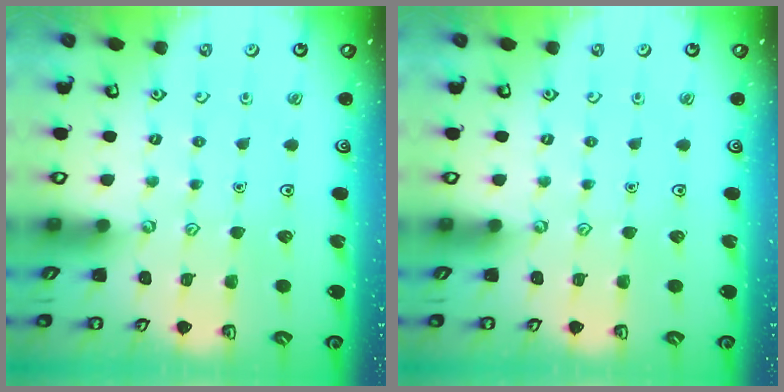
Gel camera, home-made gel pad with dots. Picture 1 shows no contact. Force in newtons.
{"total": 0.0}